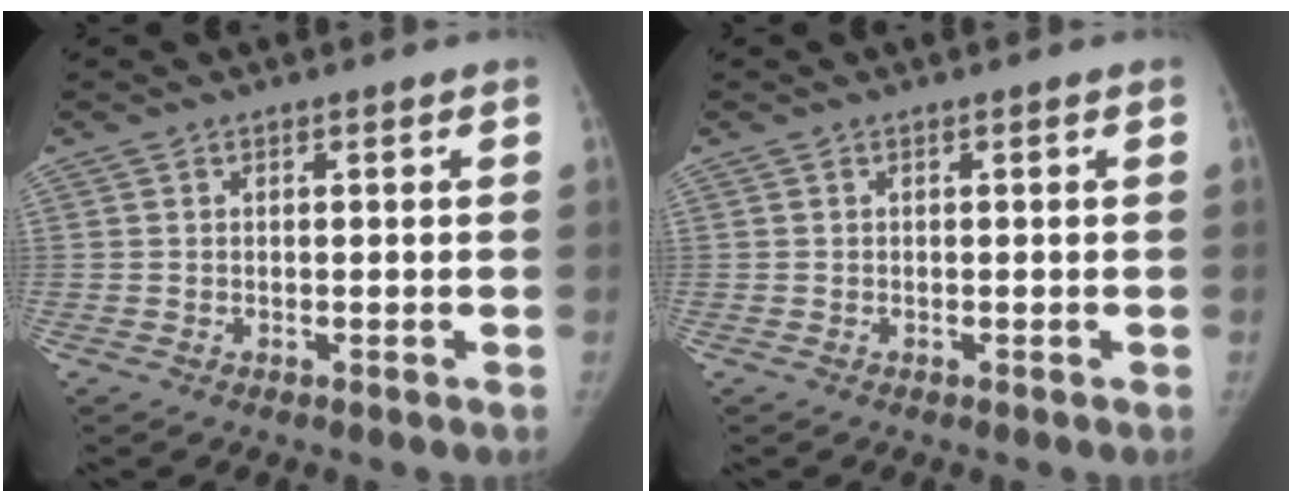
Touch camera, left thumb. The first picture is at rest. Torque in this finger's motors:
{"motor_torque": [-0.08, 0.20, 0.43, 0.05, 0.06]}